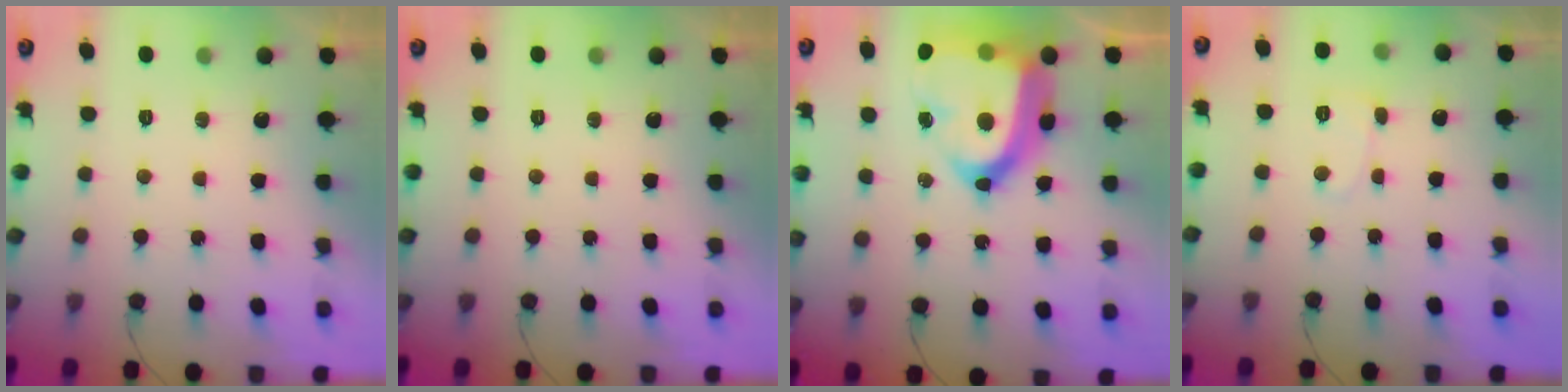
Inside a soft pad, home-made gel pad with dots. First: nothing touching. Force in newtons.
{"total": 0.0}
{"total": 26.5, "press": 26.4, "slide": 2.5}
{"total": 4.3, "press": 4.3, "slide": 0.5}